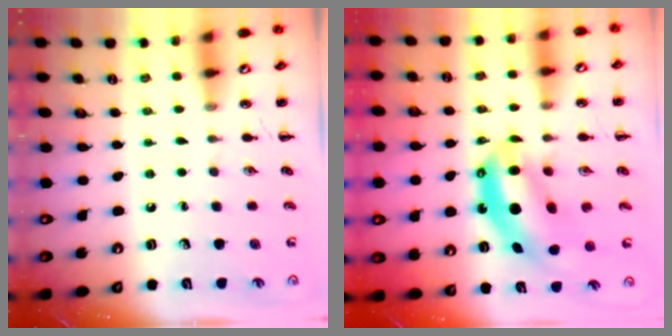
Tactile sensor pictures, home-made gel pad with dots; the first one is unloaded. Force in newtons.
{"total": 9.9, "press": 9.6, "slide": 2.4}